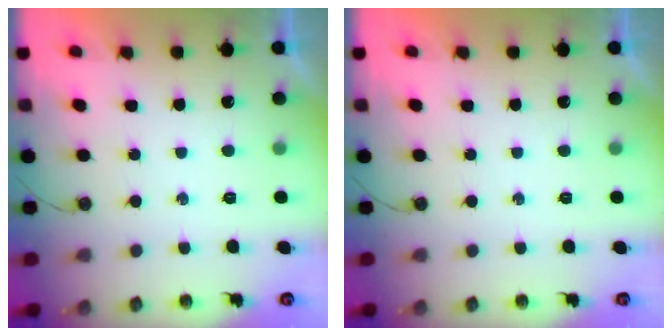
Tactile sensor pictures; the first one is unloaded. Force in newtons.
{"total": 0.0}